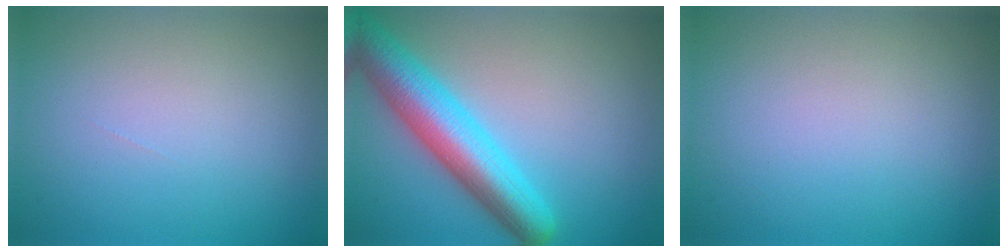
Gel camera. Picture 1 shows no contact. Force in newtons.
{"total": 7.5, "press": 7.5, "slide": 0.3}
{"total": 0.0}